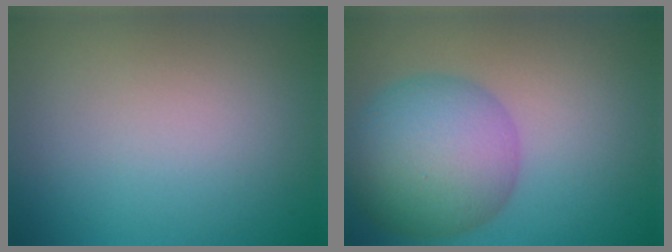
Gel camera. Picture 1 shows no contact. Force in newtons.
{"total": 9.5, "press": 9.5, "slide": 0.2}